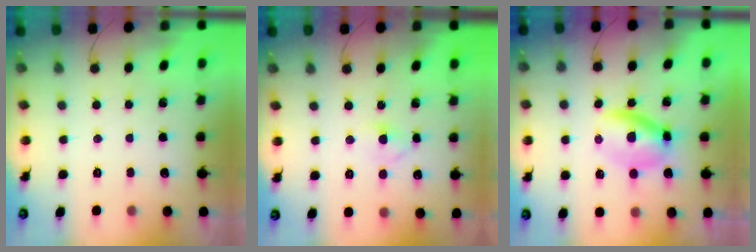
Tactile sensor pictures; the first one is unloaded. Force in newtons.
{"total": 3.3, "press": 3.0, "slide": 1.3}
{"total": 6.0, "press": 5.9, "slide": 1.1}